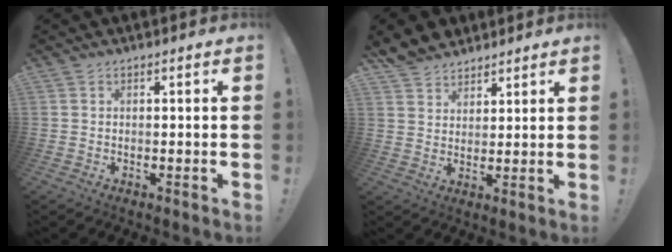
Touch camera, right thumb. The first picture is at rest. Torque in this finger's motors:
{"motor_torque": [-0.50, 0.62, 0.05, 0.12, 0.06]}